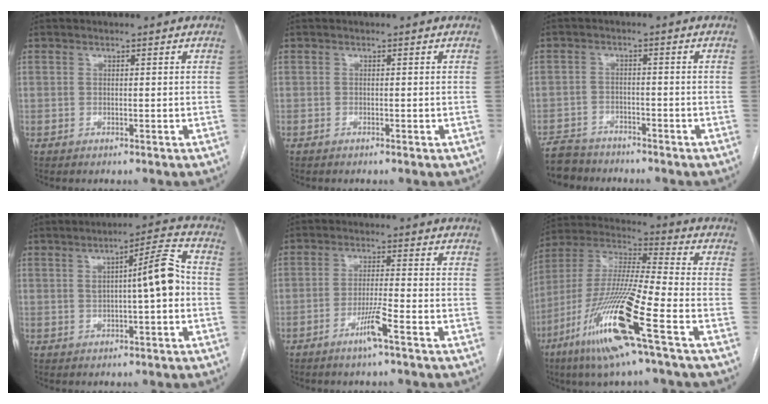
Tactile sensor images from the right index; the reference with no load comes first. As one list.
[{"total": 0.0}, {"total": 5.8, "force": [-5.4, 2.2, 0.5], "torque": [-0.008, -0.009, -0.098]}, {"total": 7.4, "force": [0.1, 0.8, 7.4], "torque": [-0.110, 0.019, -0.001]}, {"total": 4.8, "force": [-2.8, -0.6, 3.9], "torque": [-0.074, -0.008, -0.056]}, {"total": 19.1, "force": [-9.0, 0.4, 16.9], "torque": [-0.369, -0.043, -0.179]}]